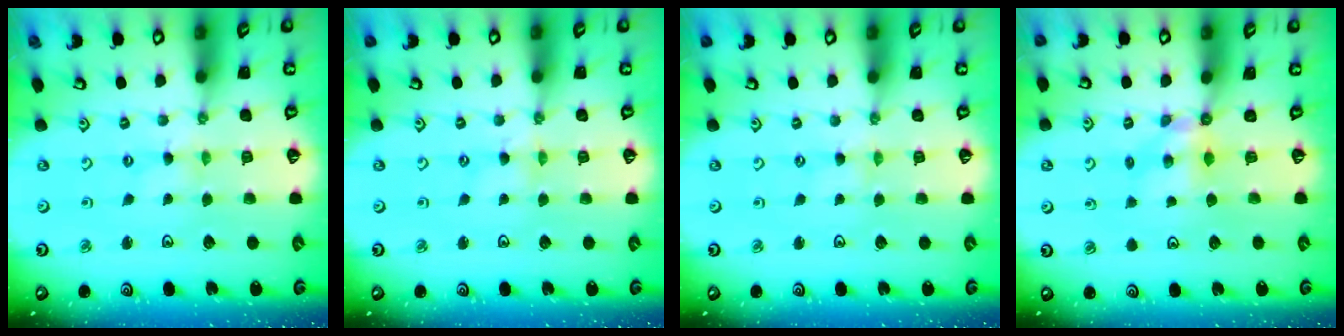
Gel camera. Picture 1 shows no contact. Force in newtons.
{"total": 0.0}
{"total": 0.5, "press": 0.5, "slide": 0.2}
{"total": 4.9, "press": 4.9, "slide": 0.4}